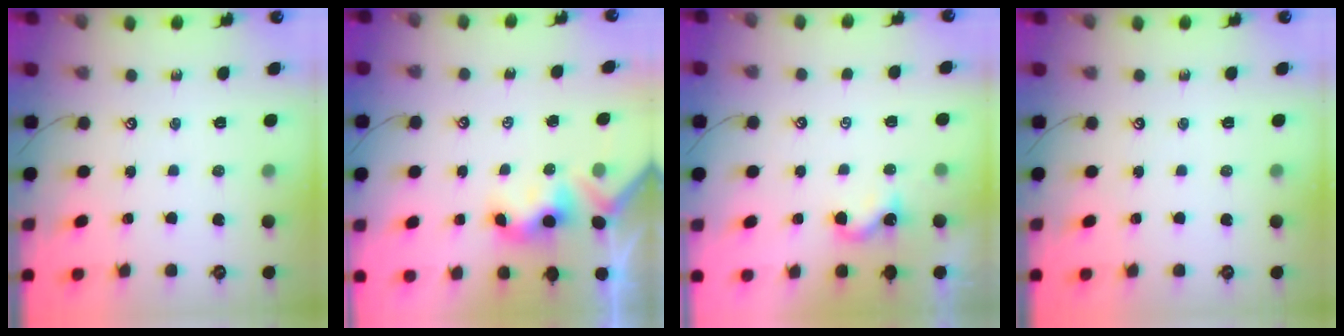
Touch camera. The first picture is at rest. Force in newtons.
{"total": 3.8, "press": 3.8, "slide": 0.2}
{"total": 1.5, "press": 1.5, "slide": 0.2}
{"total": 0.0}